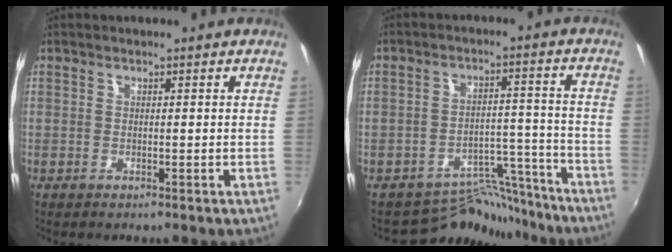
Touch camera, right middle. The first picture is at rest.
{"total": 10.0, "force": [-9.4, 3.3, -0.4], "torque": [0.015, 0.047, -0.134]}